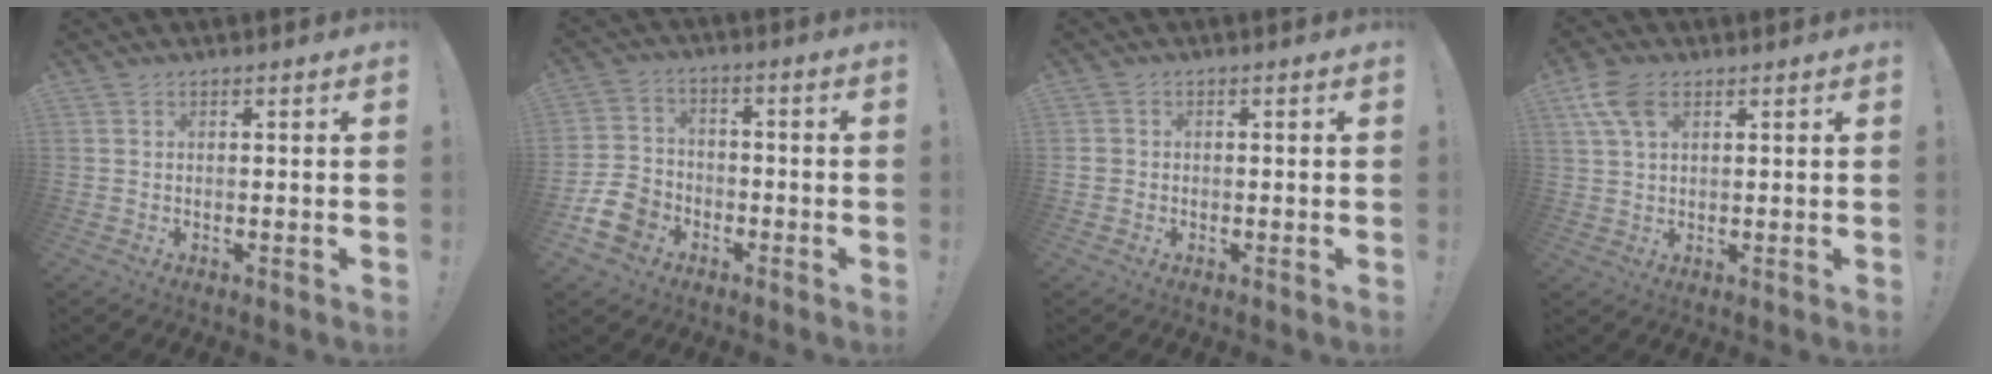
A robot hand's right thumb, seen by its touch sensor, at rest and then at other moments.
{"total": 11.4, "force": [-5.7, 8.7, 4.6], "torque": [-0.086, 0.041, -0.105]}
{"total": 1.9, "force": [-0.5, 1.8, 0.6], "torque": [-0.009, 0.007, -0.009]}
{"total": 7.9, "force": [3.7, 4.4, 5.4], "torque": [-0.104, -0.001, 0.072]}